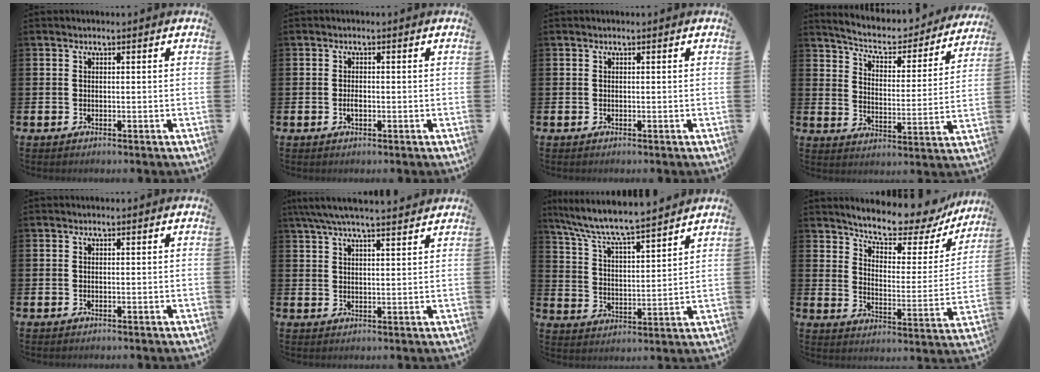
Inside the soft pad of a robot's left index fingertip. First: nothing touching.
{"total": 1.3, "force": [-0.3, 0.6, 1.1], "torque": [-0.021, 0.001, -0.007]}
{"total": 0.0}
{"total": 6.0, "force": [5.6, 1.6, 1.7], "torque": [-0.054, -0.044, 0.087]}
{"total": 0.0}
{"total": 5.8, "force": [5.3, 0.4, 2.2], "torque": [-0.050, -0.017, 0.096]}
{"total": 7.7, "force": [7.3, 0.3, 2.5], "torque": [-0.078, -0.057, 0.124]}
{"total": 8.7, "force": [7.9, 1.9, 3.3], "torque": [-0.081, -0.058, 0.130]}